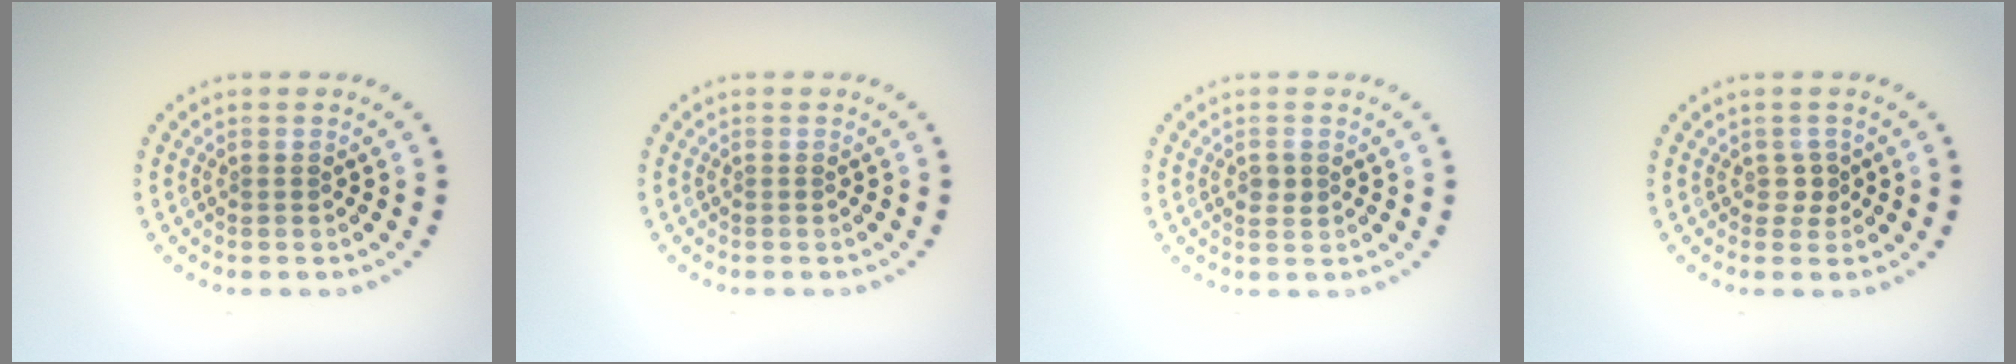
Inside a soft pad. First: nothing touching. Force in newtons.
{"total": 0.0}
{"total": 1.2, "press": 1.2, "slide": 0.1}
{"total": 1.2, "press": 1.0, "slide": 0.6}